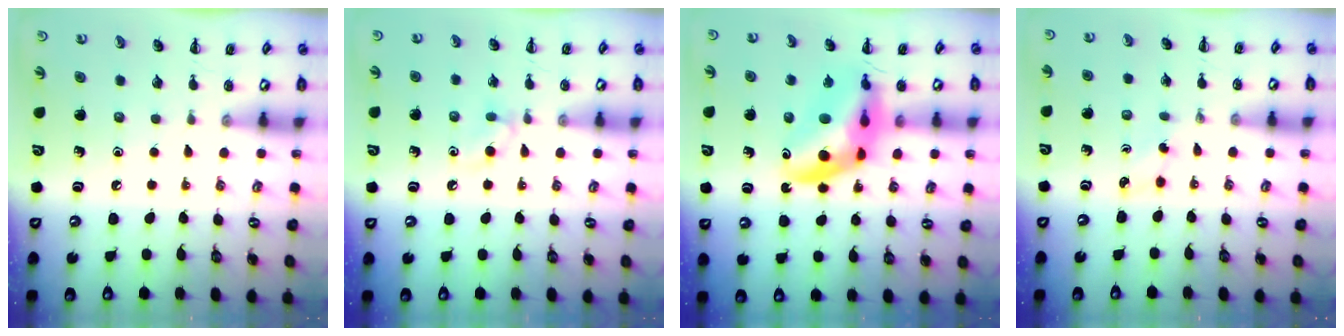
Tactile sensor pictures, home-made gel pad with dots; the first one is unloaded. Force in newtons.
{"total": 4.3, "press": 4.0, "slide": 1.5}
{"total": 13.8, "press": 13.2, "slide": 4.0}
{"total": 3.0, "press": 2.8, "slide": 0.9}